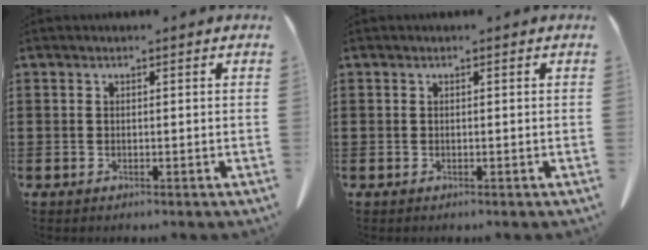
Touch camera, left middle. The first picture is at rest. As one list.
[{"total": 0.0}]